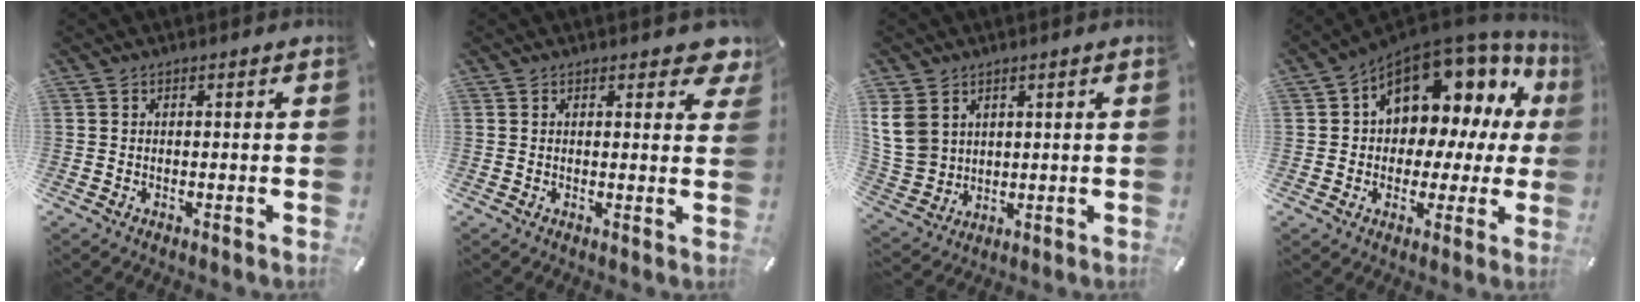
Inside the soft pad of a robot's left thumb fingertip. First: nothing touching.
{"total": 3.7, "force": [2.5, 1.8, 2.1], "torque": [-0.018, -0.012, 0.038]}
{"total": 9.1, "force": [3.8, 7.6, 3.3], "torque": [-0.107, -0.011, 0.072]}
{"total": 13.1, "force": [6.3, 9.0, 7.2], "torque": [-0.093, -0.057, 0.107]}